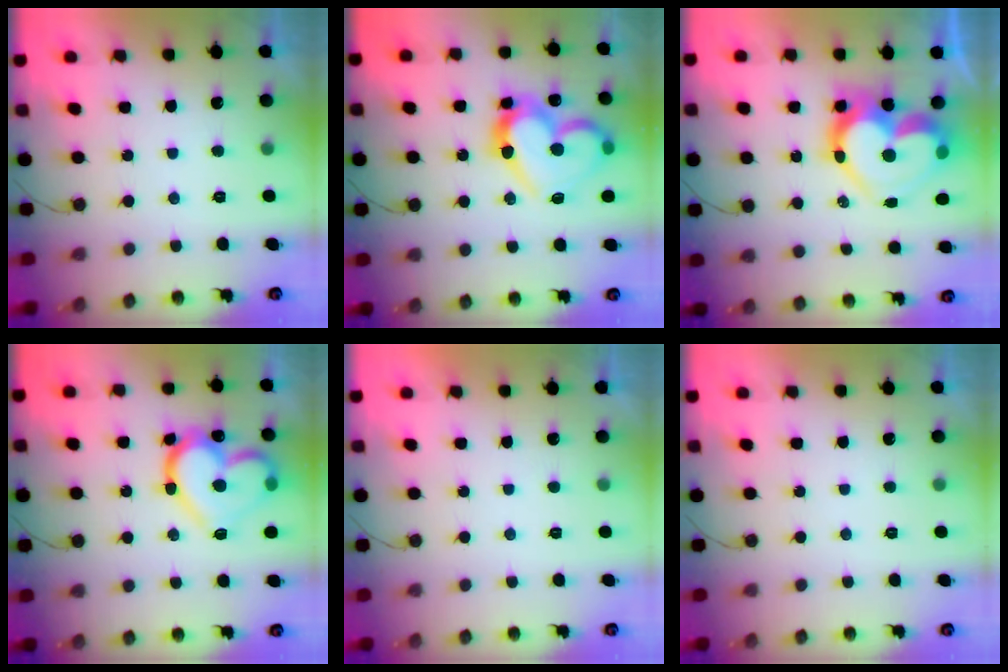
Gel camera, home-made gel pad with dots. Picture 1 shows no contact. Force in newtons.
{"total": 19.7, "press": 19.6, "slide": 2.1}
{"total": 20.6, "press": 20.5, "slide": 1.6}
{"total": 20.2, "press": 20.1, "slide": 1.6}
{"total": 1.7, "press": 1.7, "slide": 0.0}
{"total": 0.0}